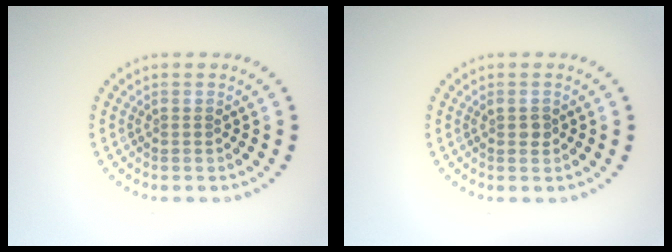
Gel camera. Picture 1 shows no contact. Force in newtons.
{"total": 1.0, "press": 1.0, "slide": 0.1}